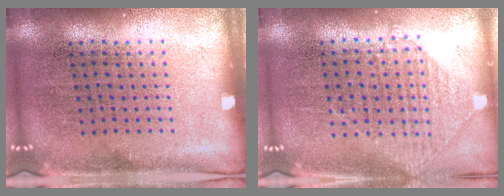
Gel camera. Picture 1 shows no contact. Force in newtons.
{"total": 0.8, "press": 0.7, "slide": 0.2}